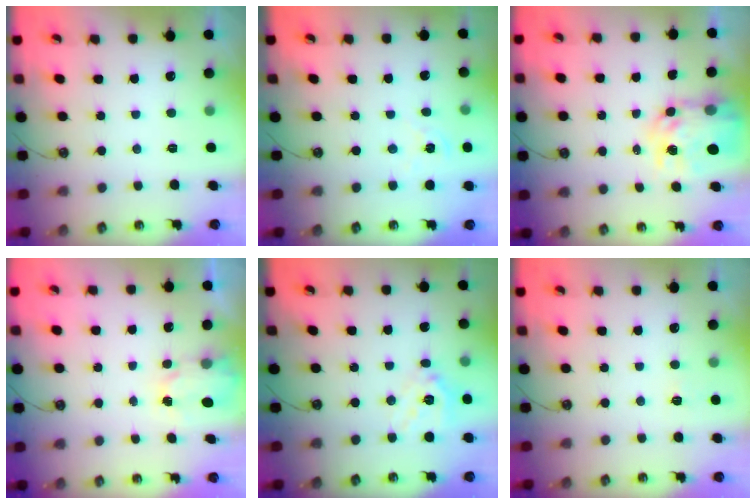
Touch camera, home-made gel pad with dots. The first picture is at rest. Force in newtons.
{"total": 2.2, "press": 2.2, "slide": 0.3}
{"total": 10.4, "press": 10.4, "slide": 0.9}
{"total": 2.3, "press": 2.3, "slide": 0.2}
{"total": 14.2, "press": 14.1, "slide": 2.1}
{"total": 2.5, "press": 2.4, "slide": 0.4}